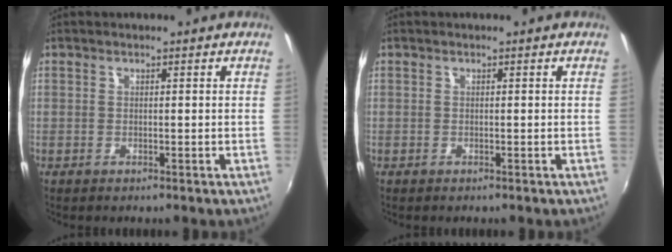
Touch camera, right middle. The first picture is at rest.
{"total": 0.0}